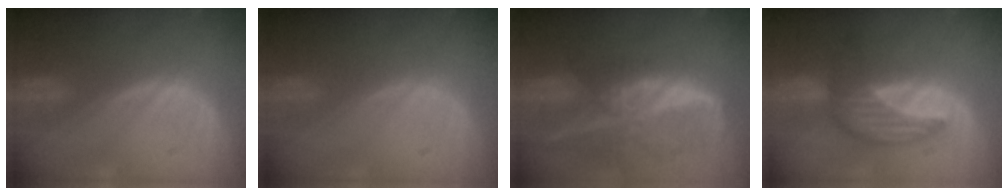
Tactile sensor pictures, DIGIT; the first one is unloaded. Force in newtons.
{"total": 0.0}
{"total": 9.5, "press": 8.2, "slide": 4.7}
{"total": 7.0, "press": 6.9, "slide": 1.0}